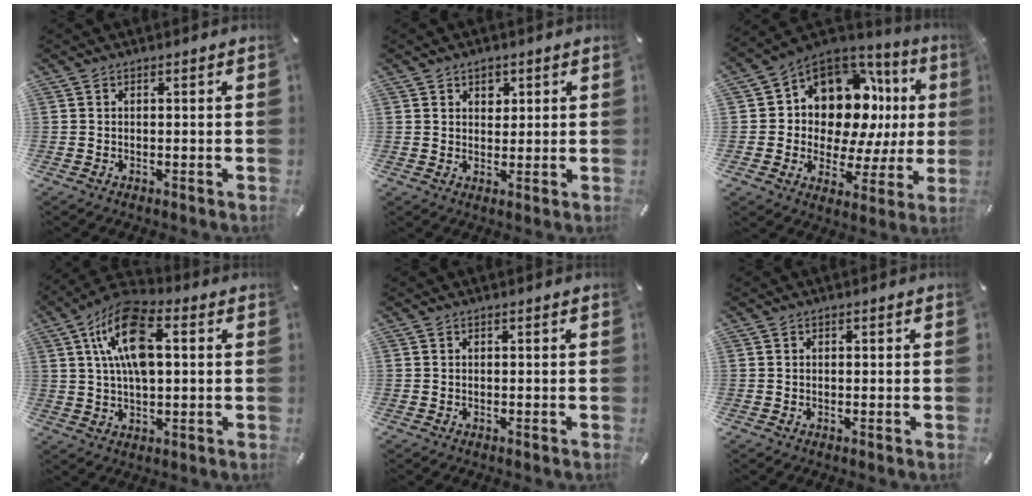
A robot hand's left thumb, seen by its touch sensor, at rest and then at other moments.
{"total": 3.2, "force": [1.5, 2.6, 1.0], "torque": [0.007, -0.008, 0.019]}
{"total": 13.4, "force": [4.8, 9.7, 7.9], "torque": [-0.118, -0.060, 0.084]}
{"total": 14.1, "force": [3.9, 7.4, 11.4], "torque": [-0.224, 0.002, 0.065]}
{"total": 0.0}
{"total": 0.6, "force": [0.1, 0.5, 0.3], "torque": [-0.007, 0.003, 0.000]}